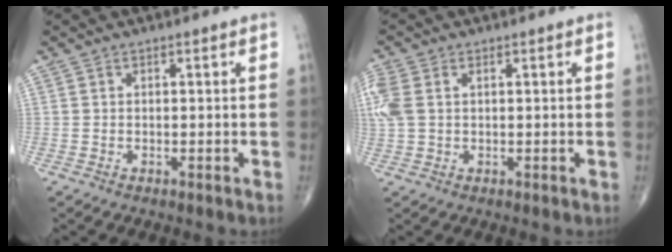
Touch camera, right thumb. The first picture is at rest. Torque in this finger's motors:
{"motor_torque": [-0.08, -0.03, 0.61, 0.21, 0.10]}